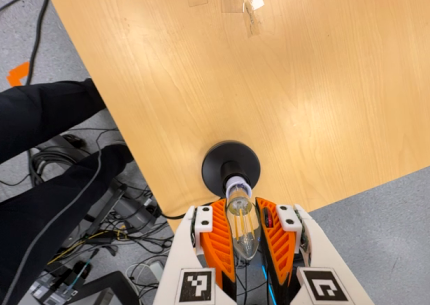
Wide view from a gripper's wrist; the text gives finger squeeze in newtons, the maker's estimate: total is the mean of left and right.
{"total": 21.7, "left": 23.2, "right": 20.2}